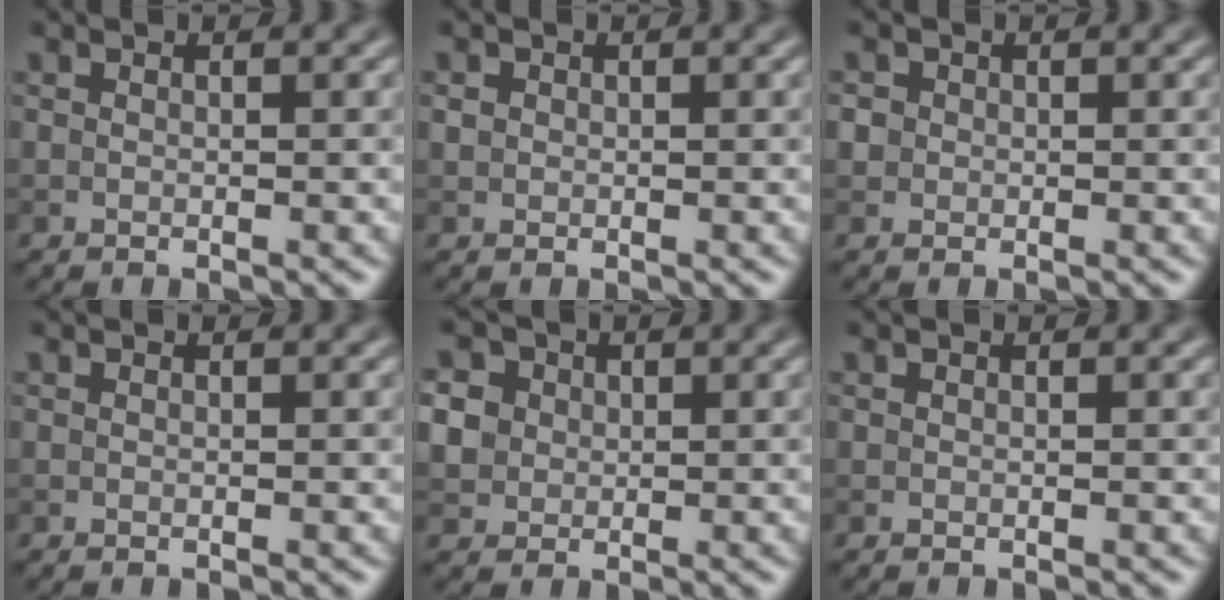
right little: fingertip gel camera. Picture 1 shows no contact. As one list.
[{"total": 0.9, "force": [0.1, 0.8, 0.2], "torque": [0.001, -0.001, 0.002]}, {"total": 1.3, "force": [0.2, 1.2, 0.3], "torque": [-0.002, 0.004, 0.003]}, {"total": 0.0}, {"total": 5.8, "force": [1.7, 5.0, 2.3], "torque": [-0.055, 0.025, 0.021]}, {"total": 0.0}]